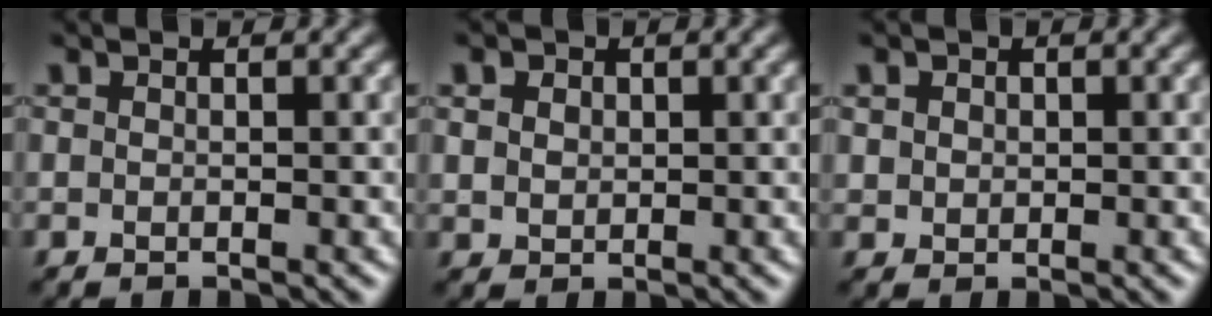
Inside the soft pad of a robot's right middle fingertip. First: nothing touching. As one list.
[{"total": 2.5, "force": [1.2, 1.9, 1.2], "torque": [-0.030, 0.010, 0.019]}, {"total": 1.4, "force": [0.6, 1.2, 0.4], "torque": [-0.008, 0.002, 0.012]}]